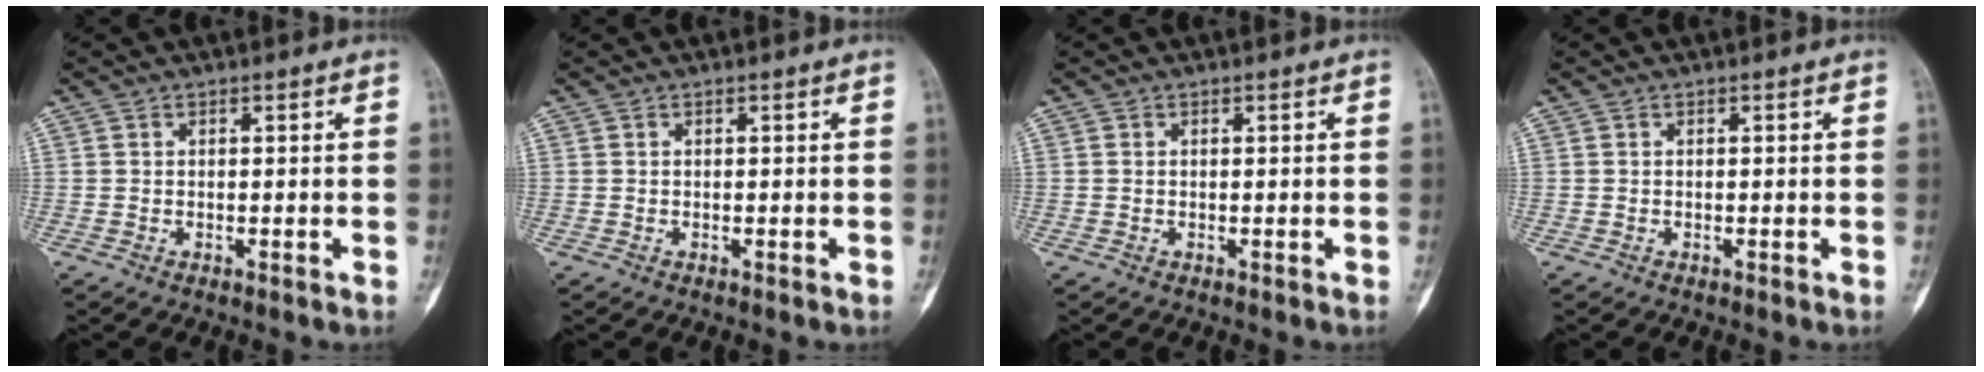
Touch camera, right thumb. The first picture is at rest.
{"total": 0.0}
{"total": 0.0}
{"total": 0.0}